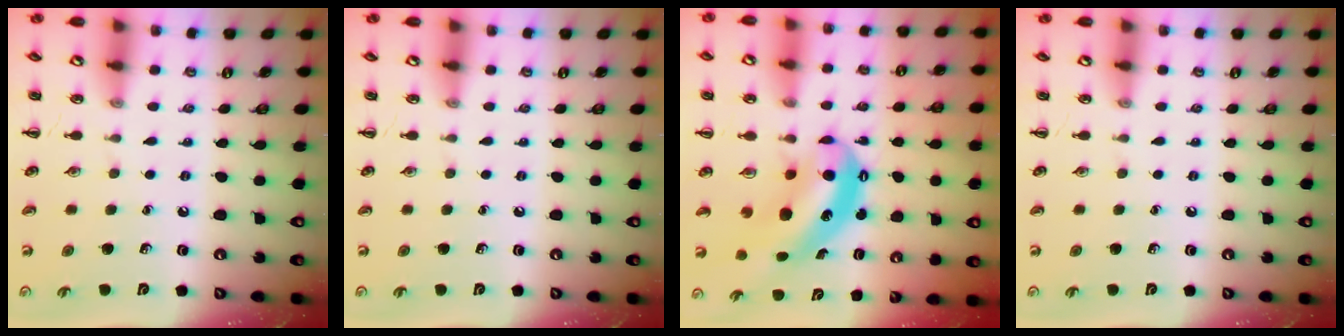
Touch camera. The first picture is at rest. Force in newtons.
{"total": 0.0}
{"total": 7.2, "press": 7.0, "slide": 1.6}
{"total": 0.0}